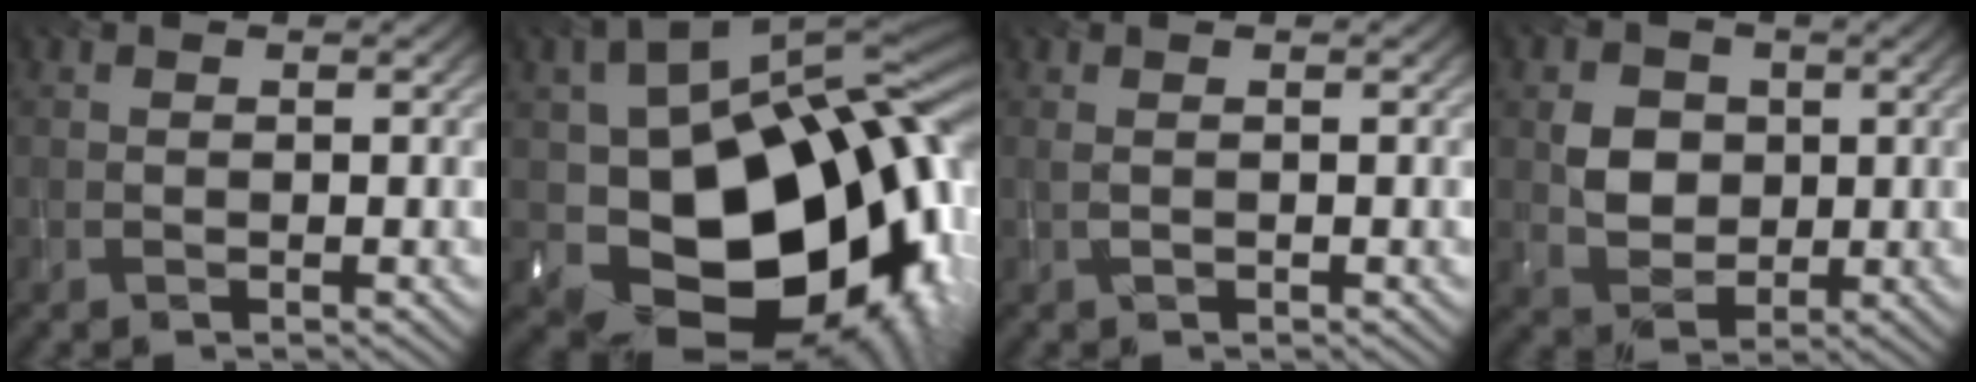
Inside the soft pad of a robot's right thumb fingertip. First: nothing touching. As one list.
[{"total": 19.0, "force": [-3.2, 13.1, 13.4], "torque": [-0.207, -0.043, -0.025]}, {"total": 0.5, "force": [0.3, 0.1, 0.4], "torque": [-0.008, -0.002, 0.008]}, {"total": 4.6, "force": [0.4, 4.1, 2.2], "torque": [-0.058, 0.000, -0.001]}]